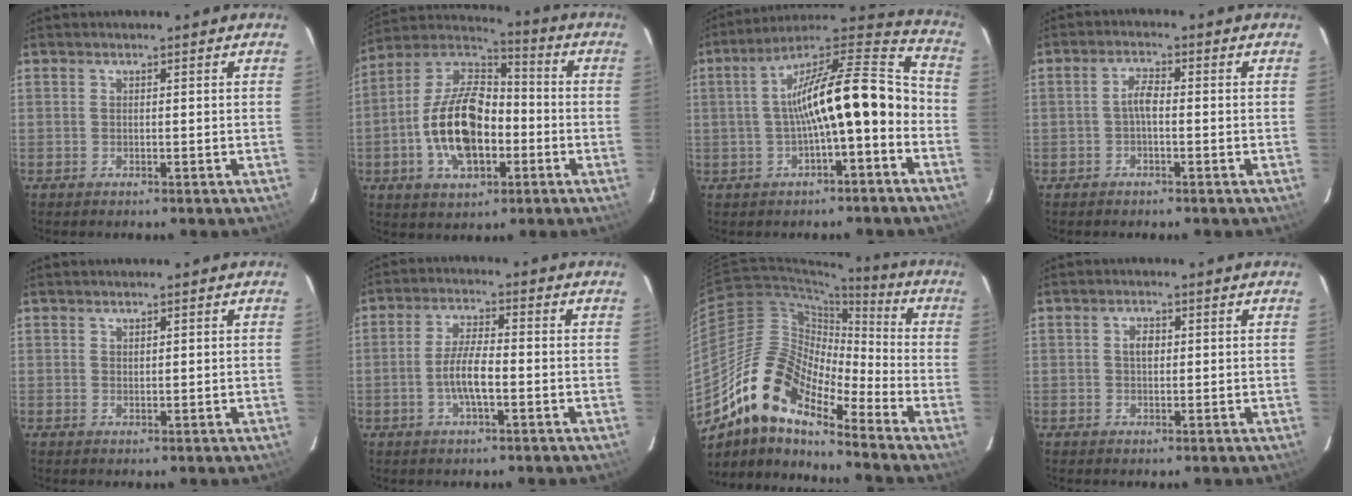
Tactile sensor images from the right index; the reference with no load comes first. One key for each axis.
{"total": 17.5, "fx": -4.2, "fy": 10.0, "fz": 13.8, "tx": -0.271, "ty": 0.015, "tz": -0.072}
{"total": 17.3, "fx": -3.3, "fy": 4.2, "fz": 16.4, "tx": -0.260, "ty": 0.038, "tz": -0.054}
{"total": 2.7, "fx": -0.7, "fy": 0.9, "fz": 2.4, "tx": -0.050, "ty": 0.010, "tz": -0.013}
{"total": 0.8, "fx": 0.6, "fy": 0.4, "fz": 0.3, "tx": -0.003, "ty": 0.002, "tz": 0.012}
{"total": 6.3, "fx": -1.8, "fy": 1.7, "fz": 5.8, "tx": -0.116, "ty": 0.003, "tz": -0.034}
{"total": 15.4, "fx": -11.2, "fy": 5.1, "fz": 9.4, "tx": -0.152, "ty": 0.002, "tz": -0.227}
{"total": 2.4, "fx": 0.4, "fy": 1.5, "fz": 1.7, "tx": -0.030, "ty": 0.006, "tz": 0.007}